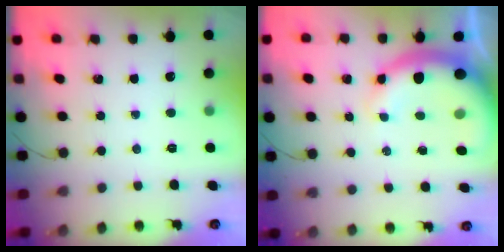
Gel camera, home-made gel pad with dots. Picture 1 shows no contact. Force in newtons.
{"total": 11.7, "press": 11.4, "slide": 2.6}